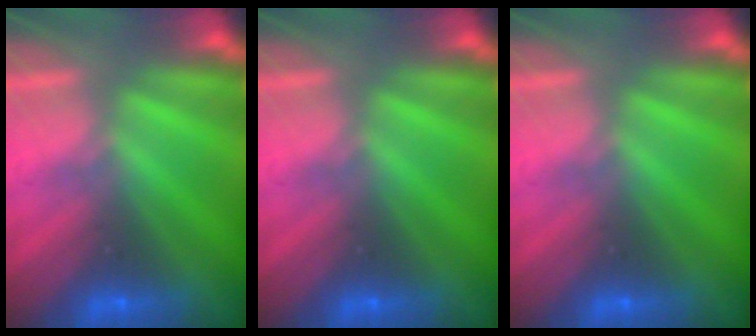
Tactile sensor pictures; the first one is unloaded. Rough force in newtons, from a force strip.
{"total": 0.0}
{"total": 0.0}